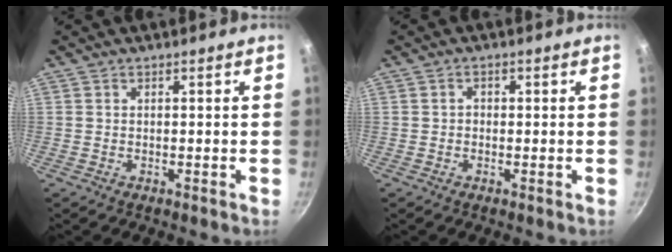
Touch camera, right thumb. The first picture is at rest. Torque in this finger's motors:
{"motor_torque": [-0.07, -0.21, 0.49, 0.03, 0.05]}